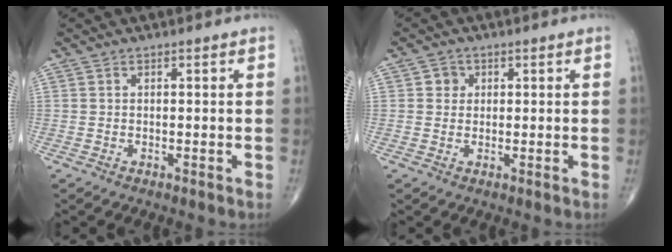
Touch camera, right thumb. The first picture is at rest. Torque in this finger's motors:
{"motor_torque": [0.14, 0.10, 0.14, 0.06, -0.01]}